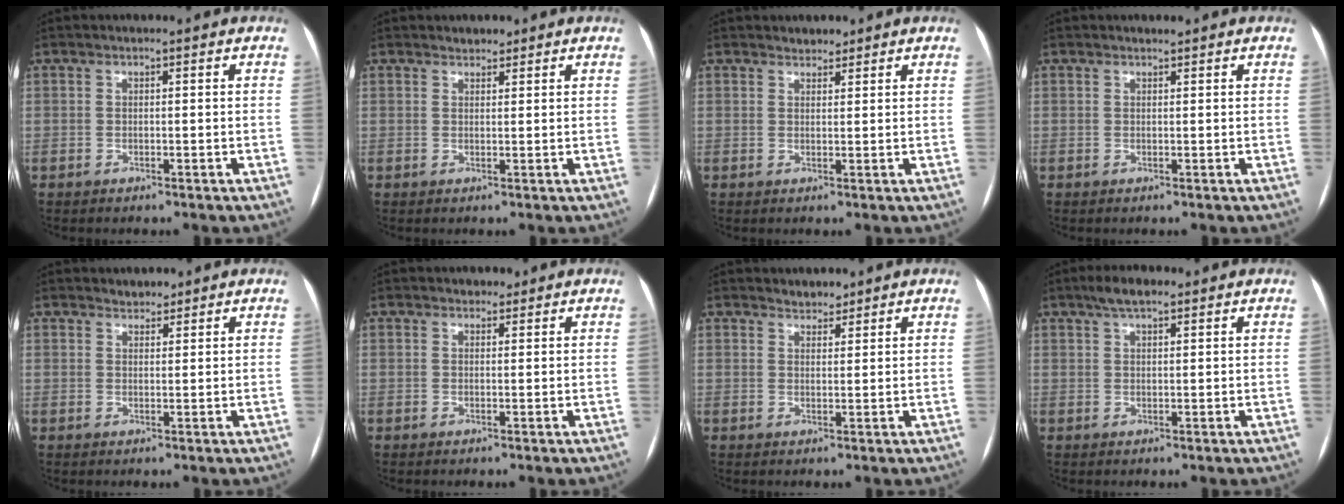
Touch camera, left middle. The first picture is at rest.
{"total": 1.5, "force": [1.2, 0.8, 0.3], "torque": [-0.007, 0.004, 0.018]}
{"total": 1.7, "force": [1.4, 0.8, 0.2], "torque": [-0.005, 0.003, 0.021]}
{"total": 0.5, "force": [0.5, -0.1, 0.2], "torque": [-0.009, -0.001, 0.011]}
{"total": 1.8, "force": [1.6, 0.8, 0.1], "torque": [-0.004, 0.004, 0.025]}
{"total": 1.4, "force": [1.1, 0.9, 0.2], "torque": [-0.004, 0.003, 0.013]}
{"total": 2.1, "force": [1.9, 0.9, 0.1], "torque": [-0.003, 0.003, 0.031]}
{"total": 4.0, "force": [2.8, 1.2, 2.5], "torque": [-0.051, 0.015, 0.048]}